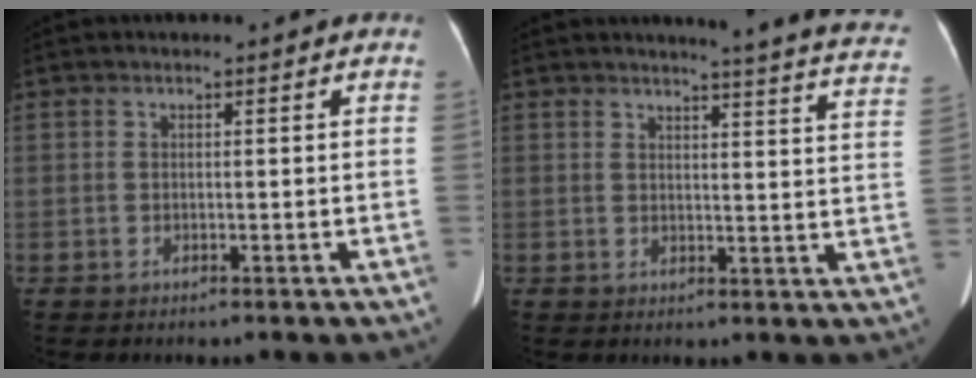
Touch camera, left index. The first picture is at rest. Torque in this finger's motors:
{"motor_torque": [0.45, -0.73, 0.01, 0.04]}